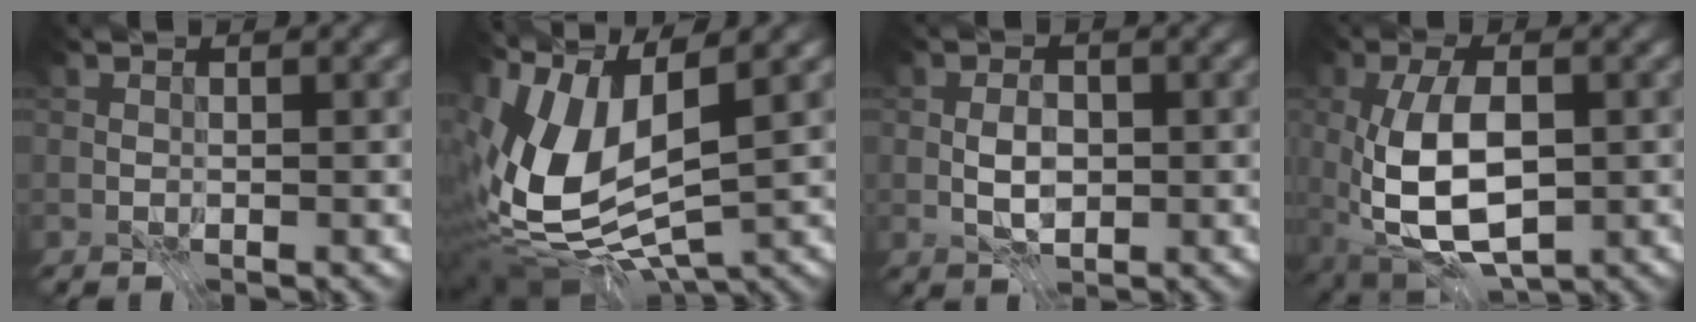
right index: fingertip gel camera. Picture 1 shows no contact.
{"total": 12.9, "force": [0.6, 6.1, 11.3], "torque": [-0.256, -0.003, 0.014]}
{"total": 2.2, "force": [-0.9, 1.1, 1.7], "torque": [-0.027, 0.000, -0.020]}
{"total": 8.7, "force": [-1.7, 4.1, 7.5], "torque": [-0.153, -0.005, -0.036]}